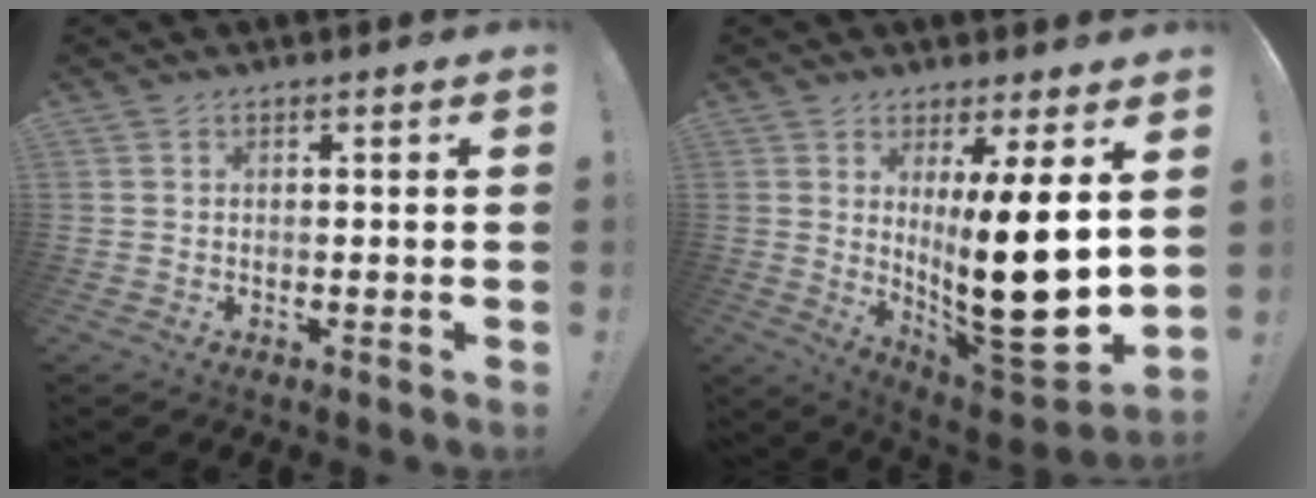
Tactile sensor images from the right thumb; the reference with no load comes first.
{"total": 20.1, "force": [2.9, 3.7, 19.5], "torque": [-0.307, -0.057, 0.051]}